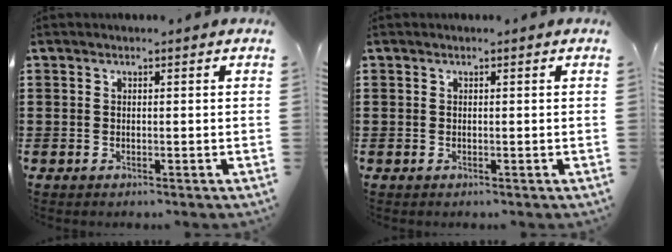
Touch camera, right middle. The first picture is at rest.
{"total": 0.0}